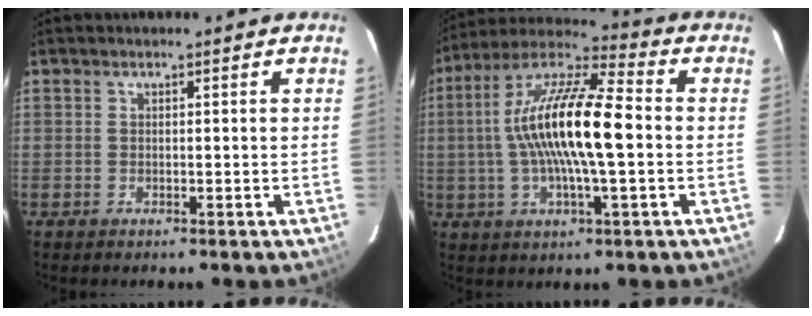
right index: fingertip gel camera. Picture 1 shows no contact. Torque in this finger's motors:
{"motor_torque": [2.14, 0.00, 1.05, 0.21]}